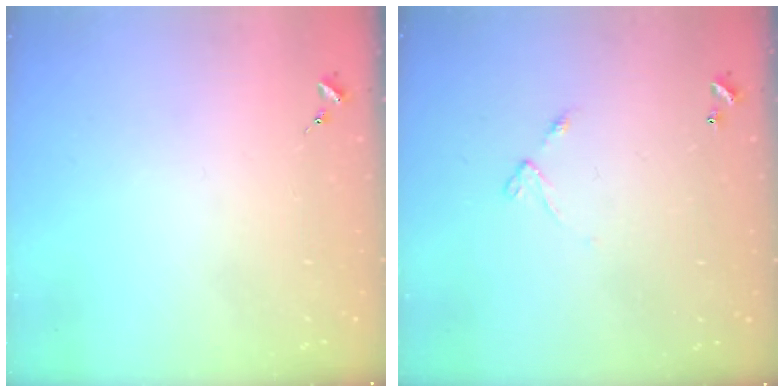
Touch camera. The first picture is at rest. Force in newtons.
{"total": 5.1, "press": 5.1, "slide": 0.4}